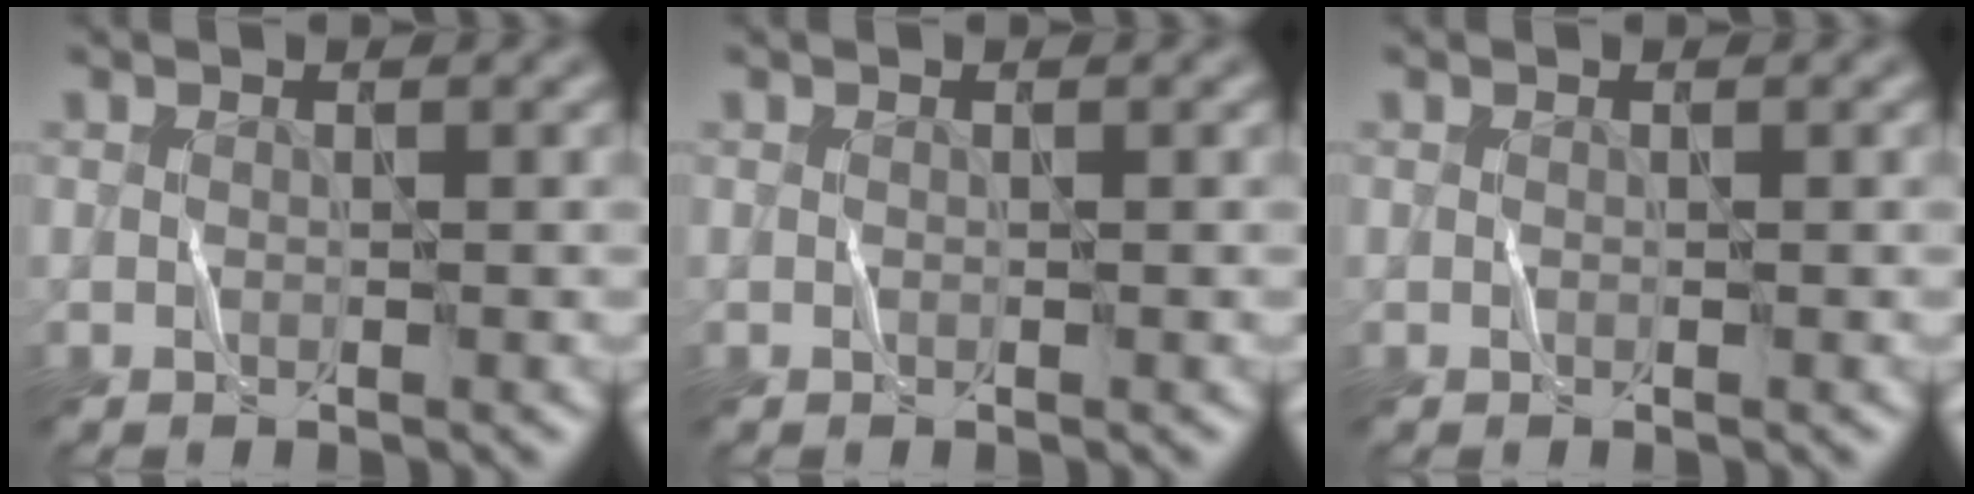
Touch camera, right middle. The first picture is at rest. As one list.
[{"total": 0.0}, {"total": 0.0}]